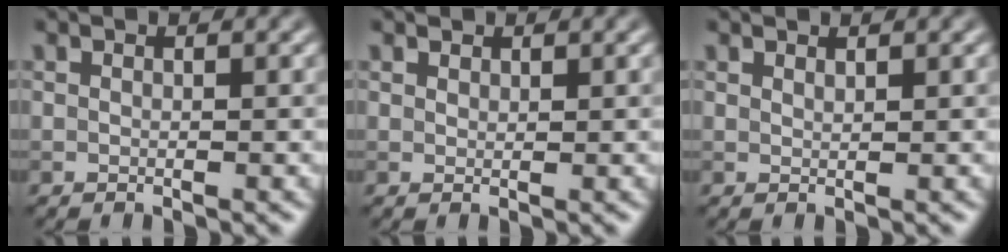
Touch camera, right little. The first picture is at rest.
{"total": 0.8, "force": [0.7, 0.4, 0.1], "torque": [0.000, -0.001, 0.011]}
{"total": 0.5, "force": [0.5, 0.0, 0.1], "torque": [0.001, -0.001, 0.012]}